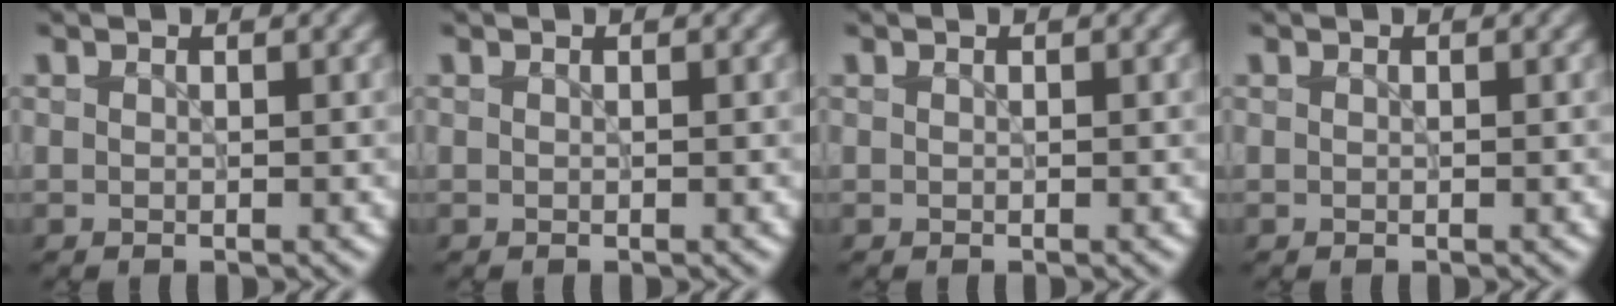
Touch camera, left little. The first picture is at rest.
{"total": 0.0}
{"total": 0.0}
{"total": 0.0}